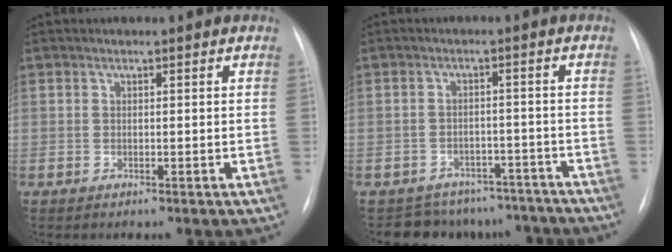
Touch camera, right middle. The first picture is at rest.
{"total": 10.1, "force": [-8.9, 4.7, -0.1], "torque": [0.017, 0.029, -0.103]}